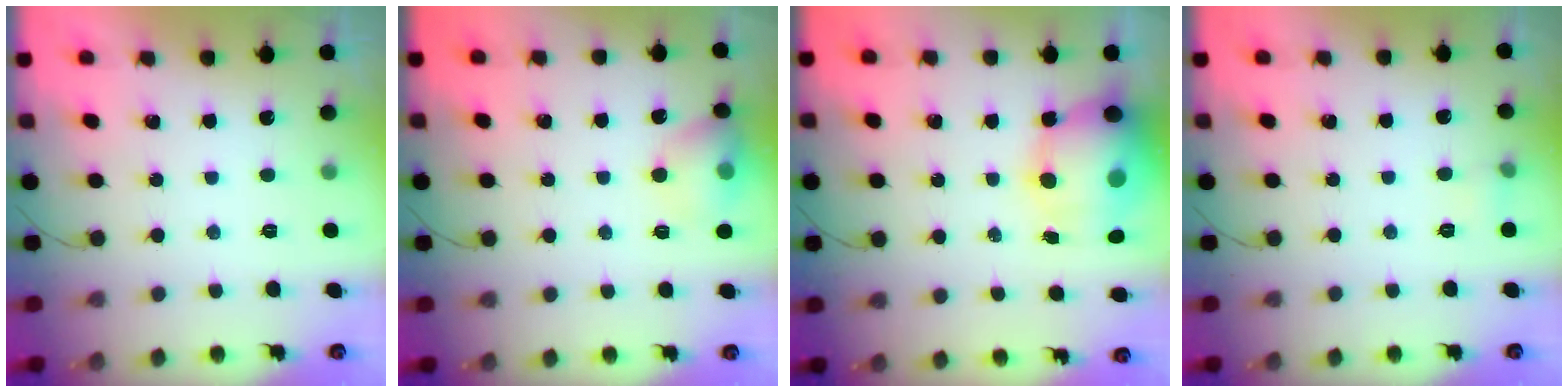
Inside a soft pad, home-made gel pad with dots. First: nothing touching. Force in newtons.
{"total": 9.8, "press": 9.6, "slide": 1.5}
{"total": 13.8, "press": 13.3, "slide": 3.6}
{"total": 4.1, "press": 3.9, "slide": 1.4}